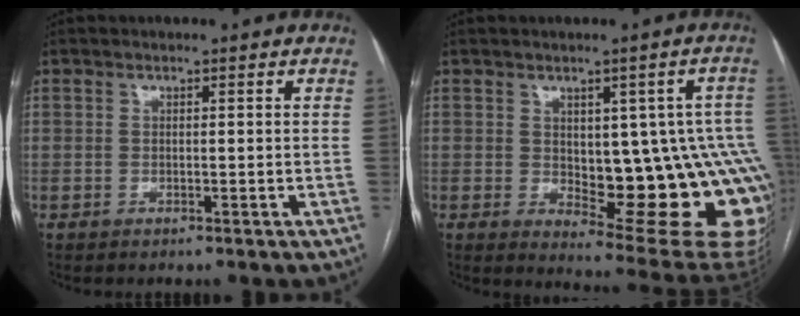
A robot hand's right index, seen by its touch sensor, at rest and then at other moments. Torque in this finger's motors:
{"motor_torque": [1.73, -0.41, 0.39, 0.08]}